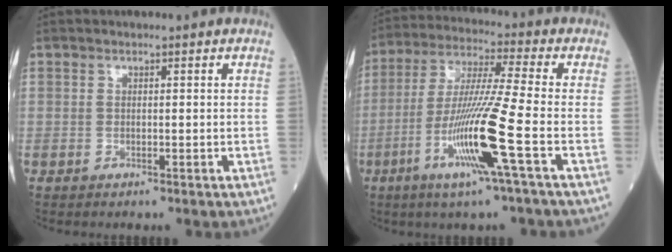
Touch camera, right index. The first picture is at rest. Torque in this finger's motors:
{"motor_torque": [1.85, -0.28, 1.05, 0.21]}